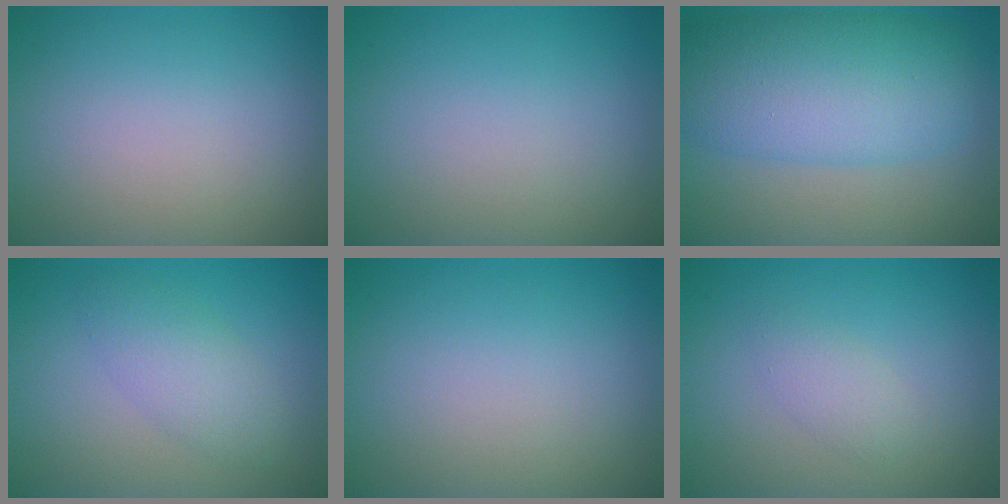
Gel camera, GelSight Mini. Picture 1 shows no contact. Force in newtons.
{"total": 0.0}
{"total": 9.3, "press": 9.3, "slide": 0.2}
{"total": 3.0, "press": 3.0, "slide": 0.0}
{"total": 0.0}
{"total": 1.6, "press": 1.6, "slide": 0.1}